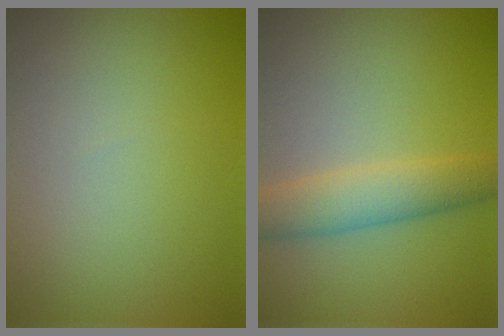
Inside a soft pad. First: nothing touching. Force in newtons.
{"total": 4.0, "press": 4.0, "slide": 0.1}